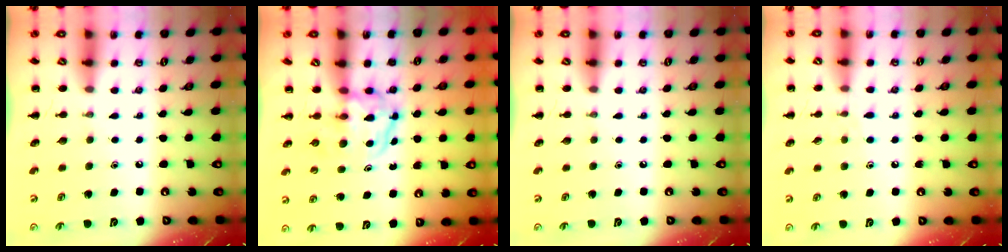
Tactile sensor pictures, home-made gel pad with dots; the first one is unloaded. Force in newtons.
{"total": 3.8, "press": 3.8, "slide": 0.4}
{"total": 0.0}
{"total": 4.7, "press": 4.2, "slide": 2.0}